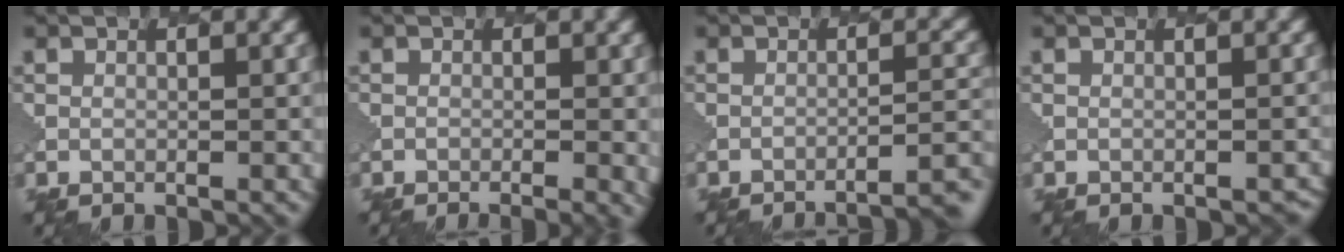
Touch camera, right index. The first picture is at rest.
{"total": 3.6, "force": [-1.3, 1.5, 3.0], "torque": [-0.020, 0.005, -0.009]}
{"total": 6.1, "force": [-5.4, 1.1, 2.5], "torque": [-0.019, 0.021, -0.065]}
{"total": 1.6, "force": [-1.2, 0.8, 0.7], "torque": [0.006, 0.008, -0.008]}